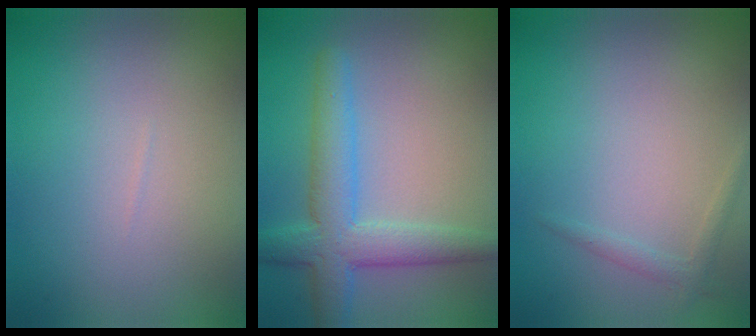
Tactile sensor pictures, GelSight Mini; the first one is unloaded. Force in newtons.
{"total": 5.4, "press": 5.4, "slide": 0.3}
{"total": 1.0, "press": 1.0, "slide": 0.1}